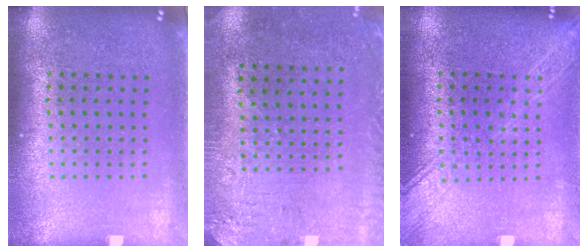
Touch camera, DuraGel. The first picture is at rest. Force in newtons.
{"total": 3.2, "press": 2.5, "slide": 2.0}
{"total": 1.7, "press": 1.7, "slide": 0.2}